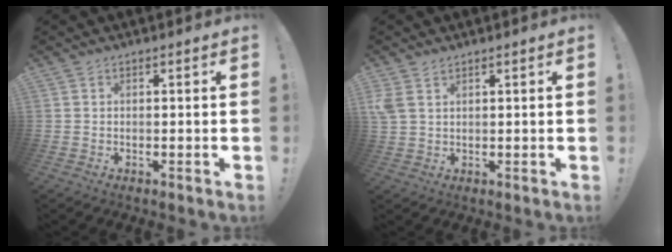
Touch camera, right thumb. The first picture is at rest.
{"total": 3.9, "force": [2.2, 2.2, 2.4], "torque": [-0.046, -0.004, 0.045]}